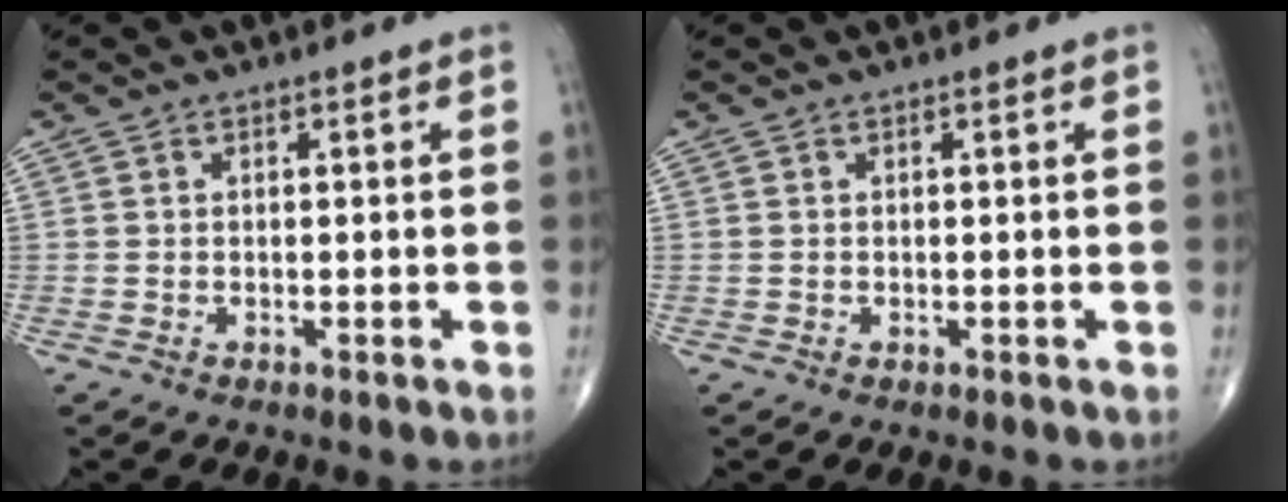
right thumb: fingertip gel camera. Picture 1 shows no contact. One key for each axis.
{"total": 0.0}